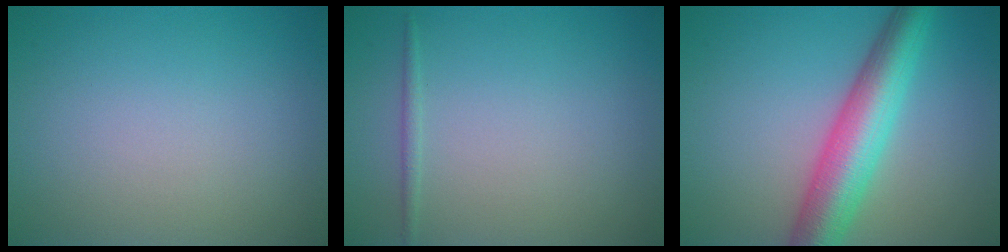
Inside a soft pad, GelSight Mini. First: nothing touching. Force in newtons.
{"total": 0.7, "press": 0.7, "slide": 0.0}
{"total": 7.2, "press": 7.2, "slide": 0.2}